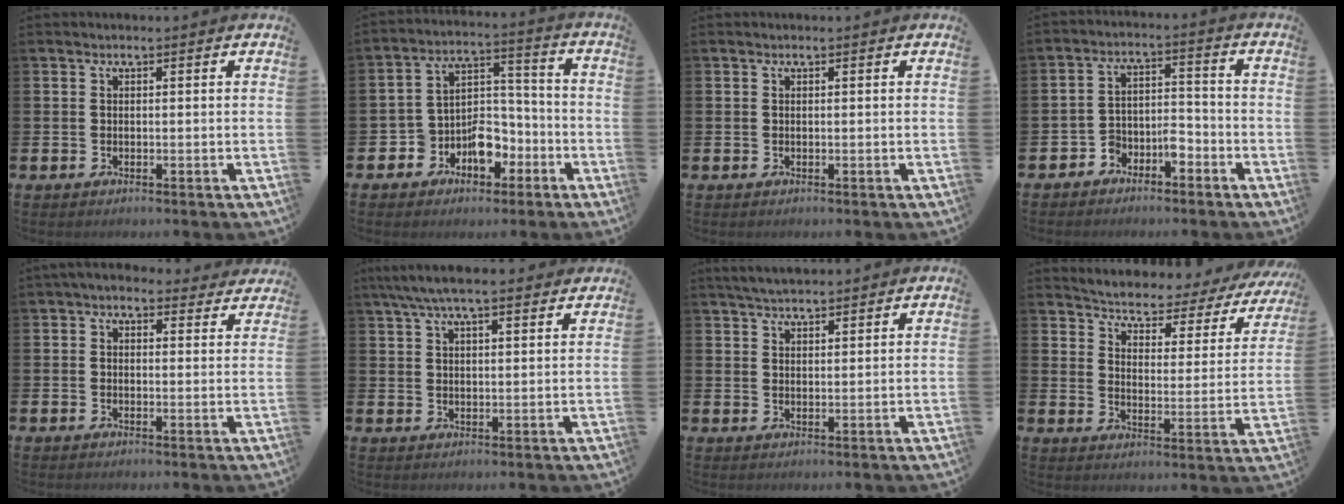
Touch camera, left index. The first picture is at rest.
{"total": 7.1, "force": [-3.7, 5.3, 2.8], "torque": [-0.063, 0.011, -0.071]}
{"total": 0.0}
{"total": 4.0, "force": [-3.3, 1.8, 1.4], "torque": [-0.030, 0.006, -0.068]}
{"total": 3.0, "force": [2.6, 1.2, 0.7], "torque": [-0.009, -0.011, 0.045]}
{"total": 5.9, "force": [5.1, 1.2, 2.9], "torque": [-0.064, -0.008, 0.092]}
{"total": 3.5, "force": [3.3, 0.6, 0.9], "torque": [-0.024, -0.009, 0.061]}
{"total": 3.5, "force": [3.3, 1.0, 0.7], "torque": [-0.040, -0.038, 0.046]}